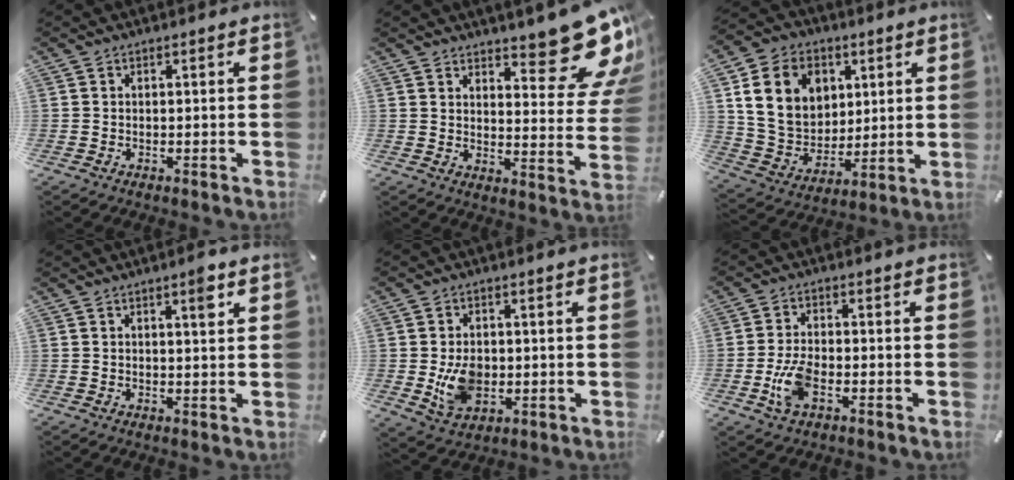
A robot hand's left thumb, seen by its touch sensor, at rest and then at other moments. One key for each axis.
{"total": 16.1, "fx": 11.7, "fy": 5.9, "fz": 9.4, "tx": -0.101, "ty": -0.106, "tz": 0.196}
{"total": 15.2, "fx": 5.1, "fy": 12.5, "fz": 6.9, "tx": -0.138, "ty": -0.012, "tz": 0.098}
{"total": 3.3, "fx": 1.7, "fy": 0.6, "fz": 2.8, "tx": -0.035, "ty": -0.006, "tz": 0.022}
{"total": 8.3, "fx": -0.7, "fy": 6.4, "fz": 5.3, "tx": -0.103, "ty": -0.004, "tz": -0.015}
{"total": 7.3, "fx": -2.4, "fy": 3.5, "fz": 5.9, "tx": -0.127, "ty": 0.001, "tz": -0.043}